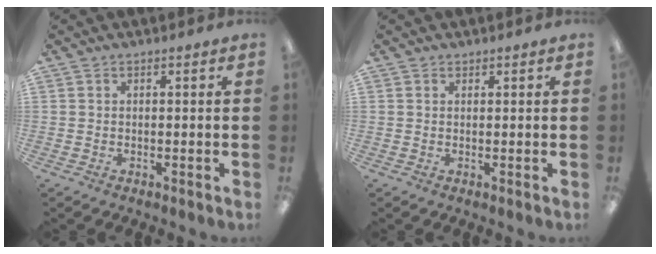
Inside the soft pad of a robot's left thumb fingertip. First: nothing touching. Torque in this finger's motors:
{"motor_torque": [0.16, -0.33, -0.24, 0.06, 0.03]}